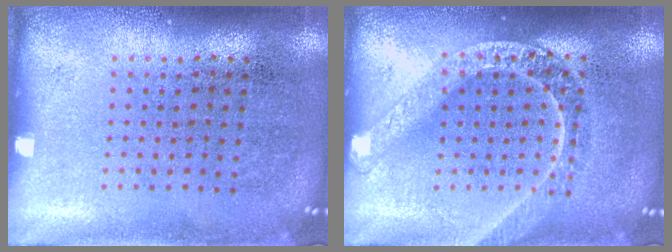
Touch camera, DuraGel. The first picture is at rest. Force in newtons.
{"total": 1.7, "press": 1.7, "slide": 0.2}